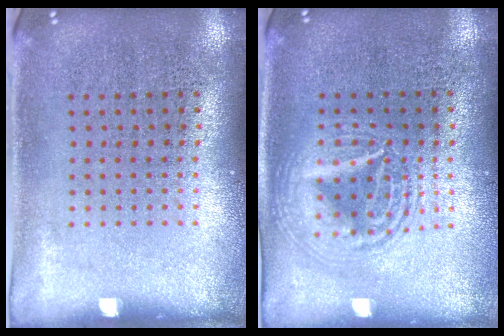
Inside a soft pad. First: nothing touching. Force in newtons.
{"total": 2.6, "press": 2.5, "slide": 0.3}